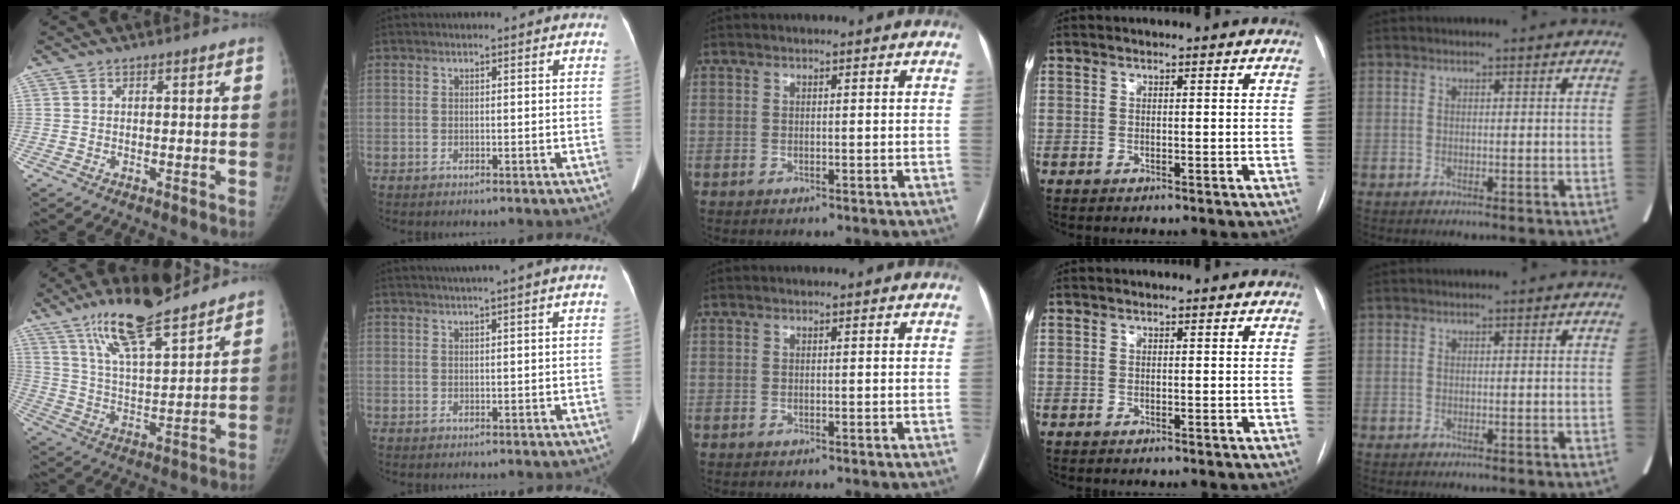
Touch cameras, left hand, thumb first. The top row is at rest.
{"thumb": {"total": 16.9, "force": [12.6, 4.0, 10.5], "torque": [-0.163, -0.061, 0.225]}, "index": {"total": 2.4, "force": [1.8, -0.8, 1.5], "torque": [-0.020, 0.006, 0.034]}}